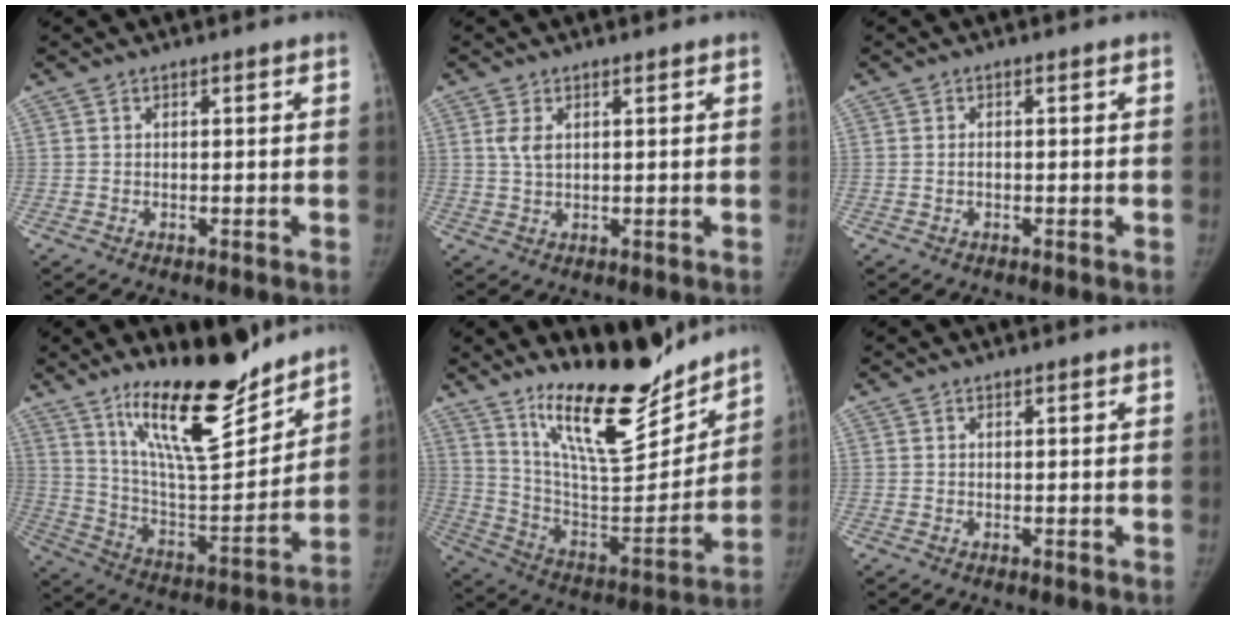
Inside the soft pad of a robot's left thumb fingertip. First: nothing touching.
{"total": 2.8, "force": [1.1, 1.6, 2.0], "torque": [-0.035, -0.004, 0.027]}
{"total": 0.7, "force": [-0.3, 0.4, 0.5], "torque": [-0.009, 0.002, -0.004]}
{"total": 21.5, "force": [15.8, 5.7, 13.5], "torque": [-0.180, -0.104, 0.271]}
{"total": 21.8, "force": [16.8, 6.5, 12.2], "torque": [-0.148, -0.120, 0.285]}
{"total": 0.0}